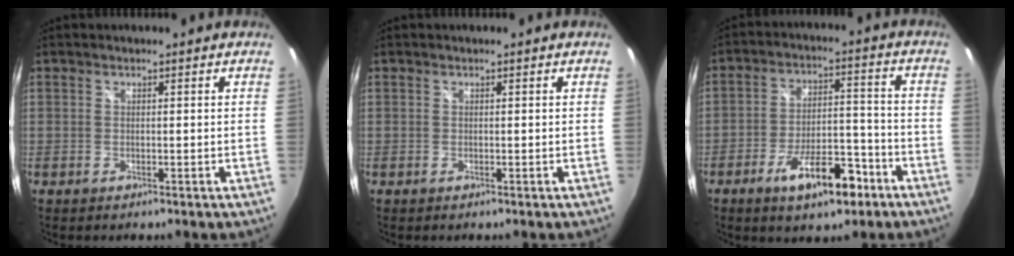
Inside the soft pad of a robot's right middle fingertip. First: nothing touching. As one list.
[{"total": 0.0}, {"total": 11.6, "force": [-6.9, 4.3, 8.2], "torque": [-0.147, 0.011, -0.102]}]